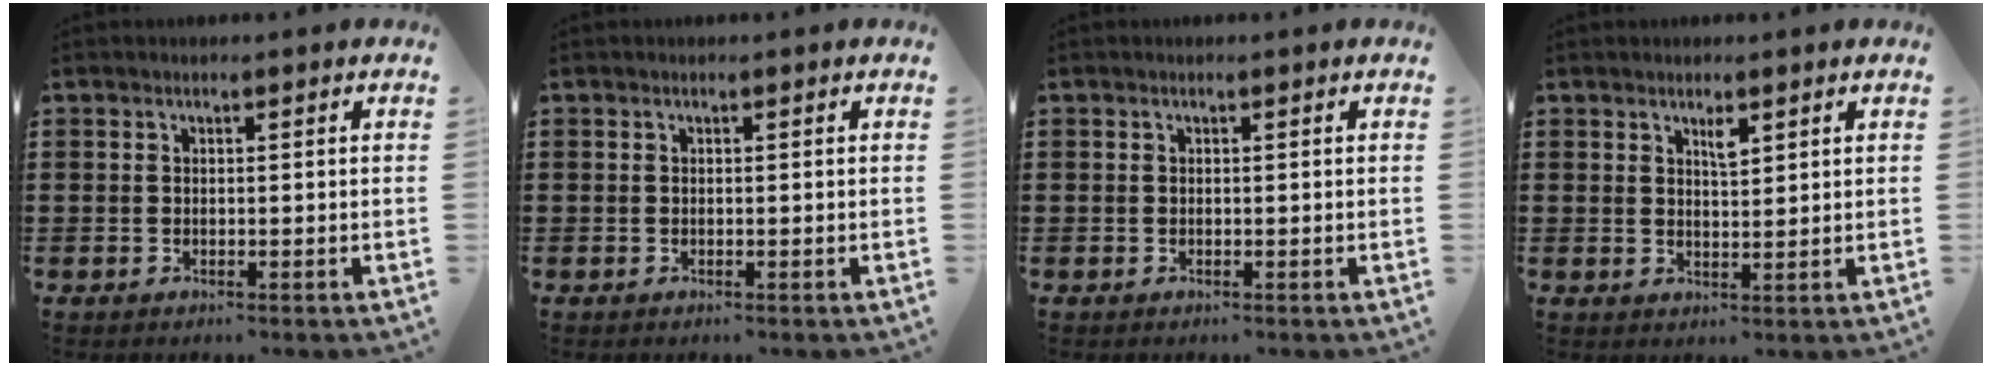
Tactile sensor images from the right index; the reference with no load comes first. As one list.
[{"total": 0.0}, {"total": 0.0}, {"total": 2.3, "force": [1.5, 0.7, 1.6], "torque": [-0.019, -0.003, 0.022]}]